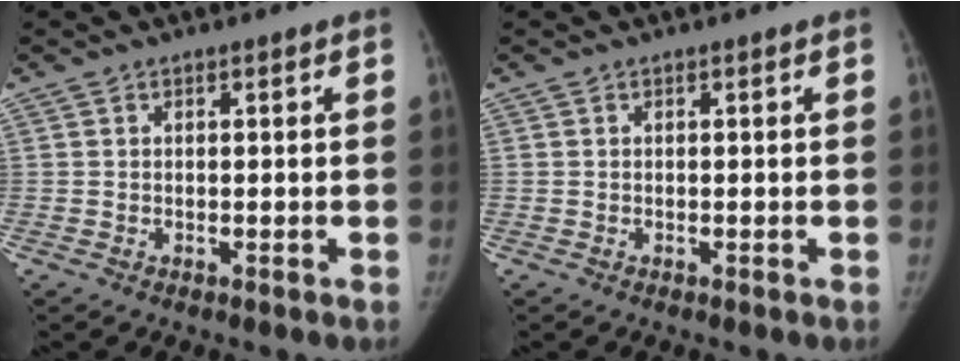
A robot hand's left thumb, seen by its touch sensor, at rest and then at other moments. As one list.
[{"total": 0.0}]